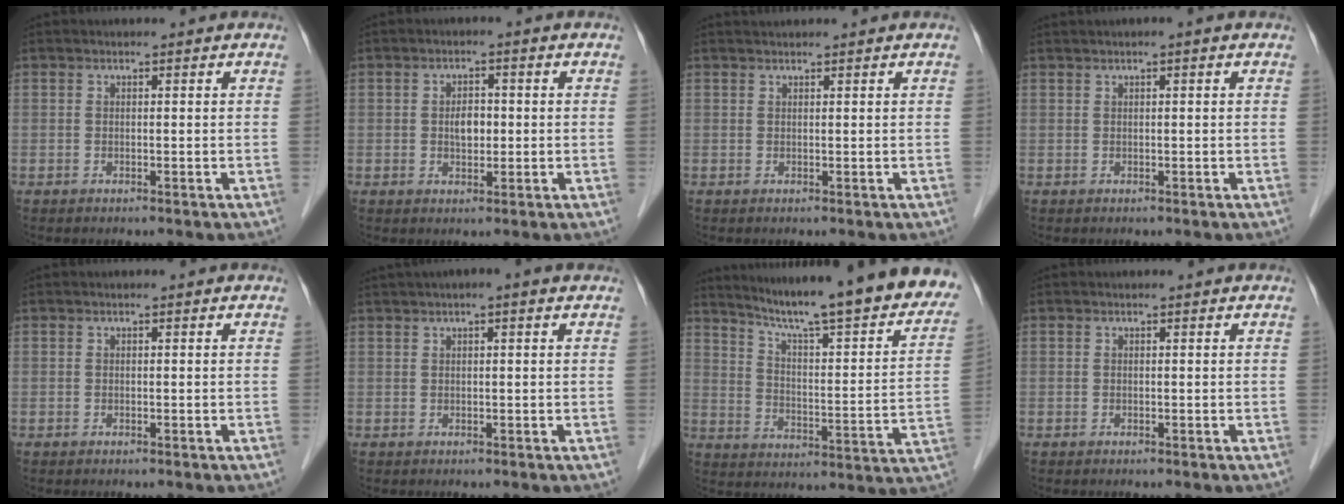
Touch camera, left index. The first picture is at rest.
{"total": 2.9, "force": [-0.1, 1.8, 2.3], "torque": [-0.040, 0.005, 0.001]}
{"total": 1.0, "force": [1.0, -0.2, 0.1], "torque": [-0.003, 0.015, 0.024]}
{"total": 1.0, "force": [0.5, -0.1, 0.9], "torque": [-0.020, 0.007, 0.008]}
{"total": 0.0}
{"total": 3.9, "force": [2.5, 0.4, 3.0], "torque": [-0.052, 0.026, 0.036]}
{"total": 27.4, "force": [24.1, 2.6, 12.9], "torque": [-0.190, -0.068, 0.308]}
{"total": 0.0}